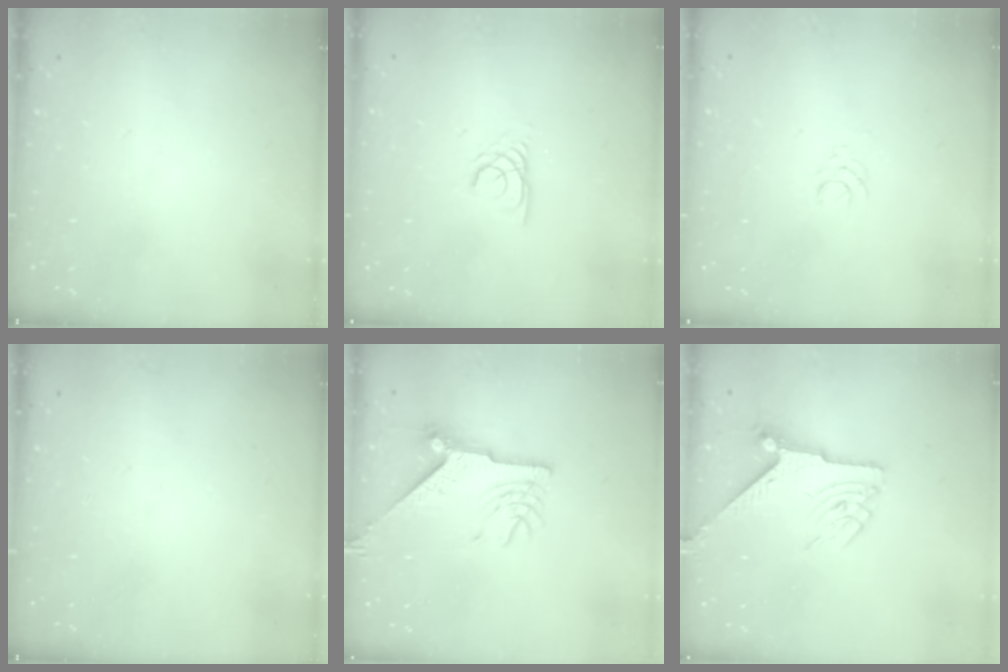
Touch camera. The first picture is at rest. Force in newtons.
{"total": 2.0, "press": 2.0, "slide": 0.1}
{"total": 2.5, "press": 2.5, "slide": 0.2}
{"total": 0.0}
{"total": 9.8, "press": 9.8, "slide": 0.7}
{"total": 6.7, "press": 6.7, "slide": 0.2}